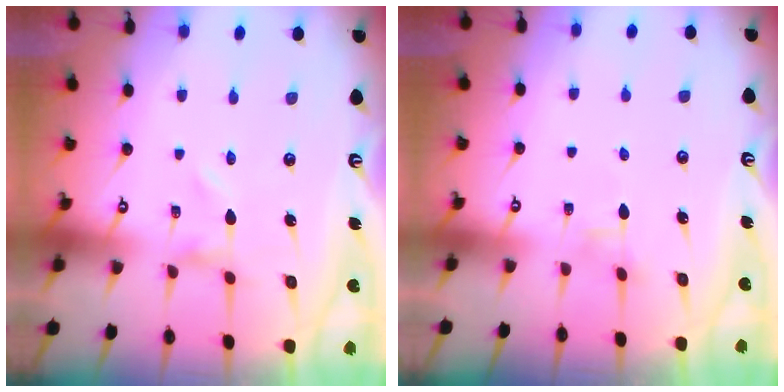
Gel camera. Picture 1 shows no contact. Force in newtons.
{"total": 1.9, "press": 1.9, "slide": 0.2}